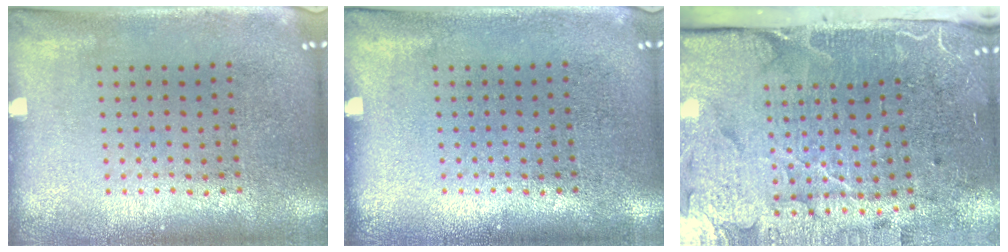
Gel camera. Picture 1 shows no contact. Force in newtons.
{"total": 0.0}
{"total": 5.1, "press": 4.0, "slide": 3.2}